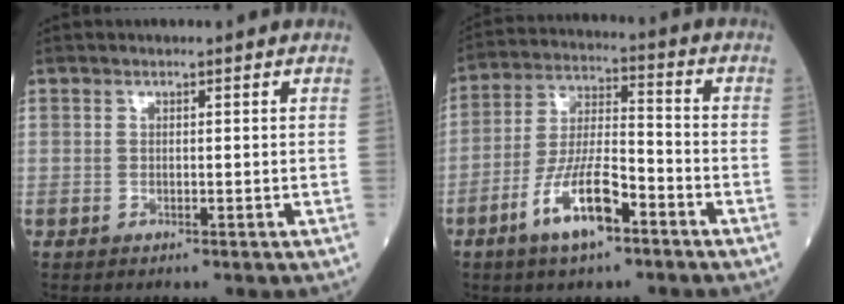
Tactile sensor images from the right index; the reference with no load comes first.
{"total": 10.8, "force": [-5.8, 2.7, 8.7], "torque": [-0.174, -0.002, -0.109]}